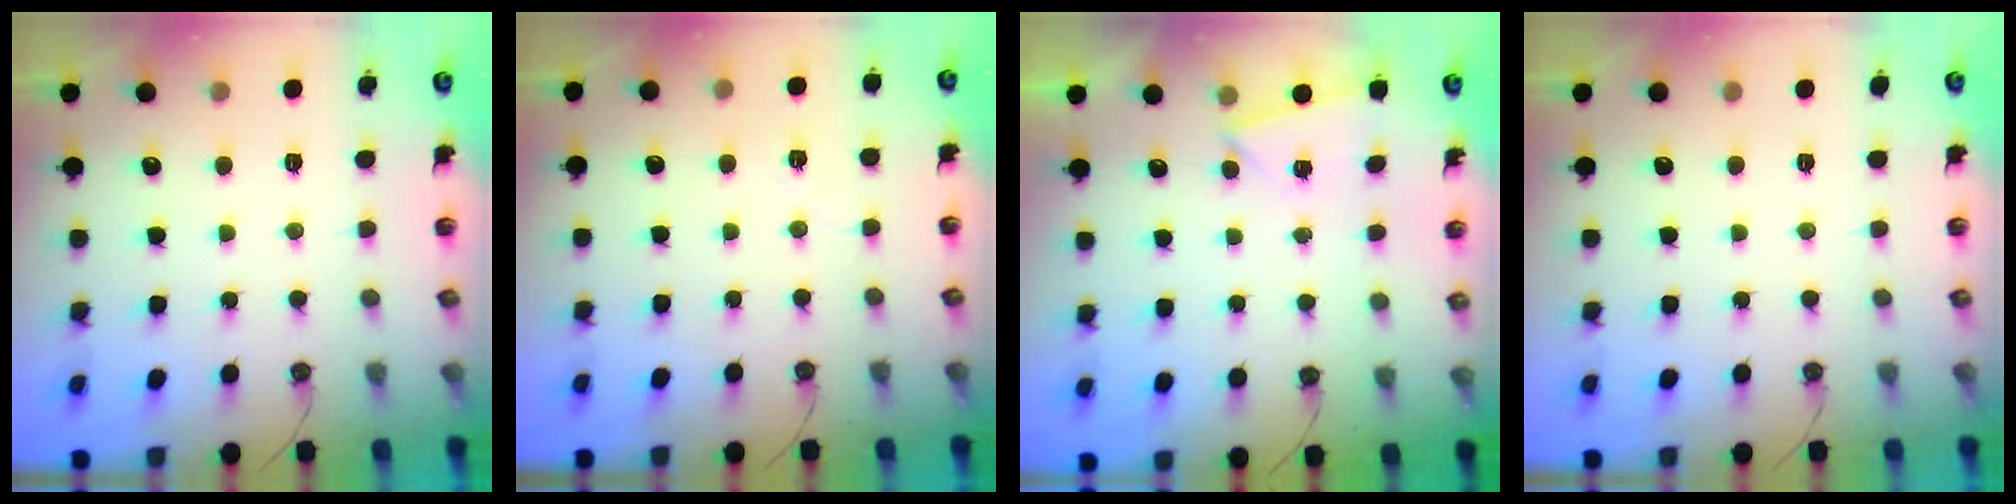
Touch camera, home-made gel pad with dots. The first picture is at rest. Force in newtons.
{"total": 6.2, "press": 3.8, "slide": 4.9}
{"total": 2.9, "press": 2.1, "slide": 2.0}
{"total": 1.3, "press": 0.5, "slide": 1.2}